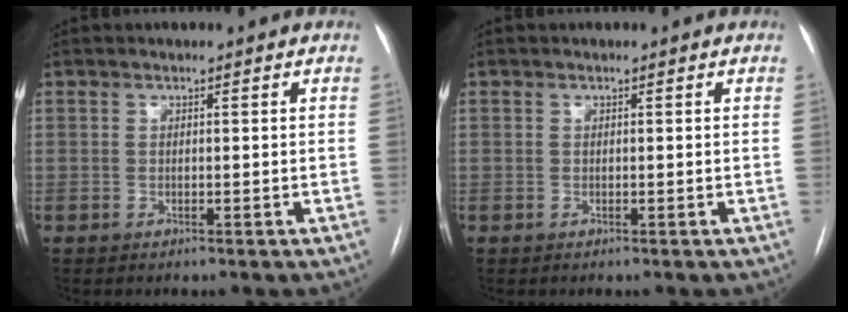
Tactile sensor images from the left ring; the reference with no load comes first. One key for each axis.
{"total": 0.0}